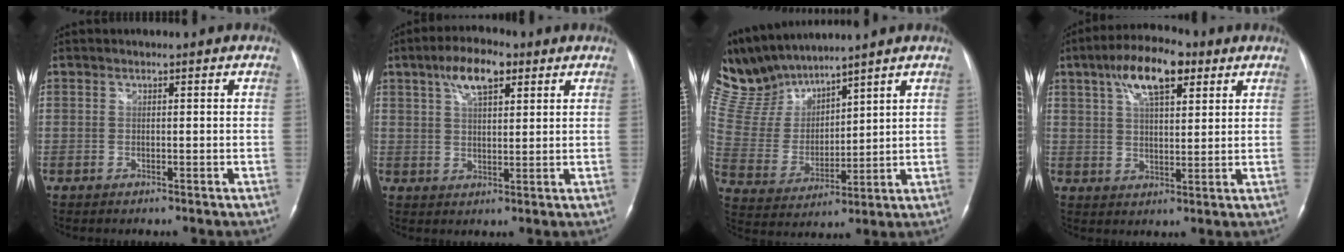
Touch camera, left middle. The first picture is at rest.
{"total": 7.4, "force": [4.0, 2.7, 5.6], "torque": [-0.108, 0.016, 0.070]}
{"total": 11.3, "force": [10.8, 2.0, 2.5], "torque": [-0.078, 0.014, 0.235]}
{"total": 10.9, "force": [5.7, 3.8, 8.5], "torque": [-0.154, 0.023, 0.097]}